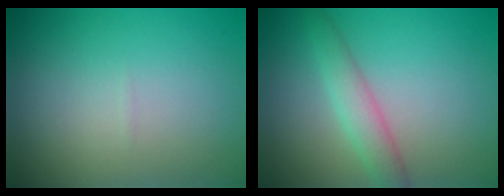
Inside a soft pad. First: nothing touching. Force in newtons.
{"total": 2.7, "press": 2.7, "slide": 0.1}